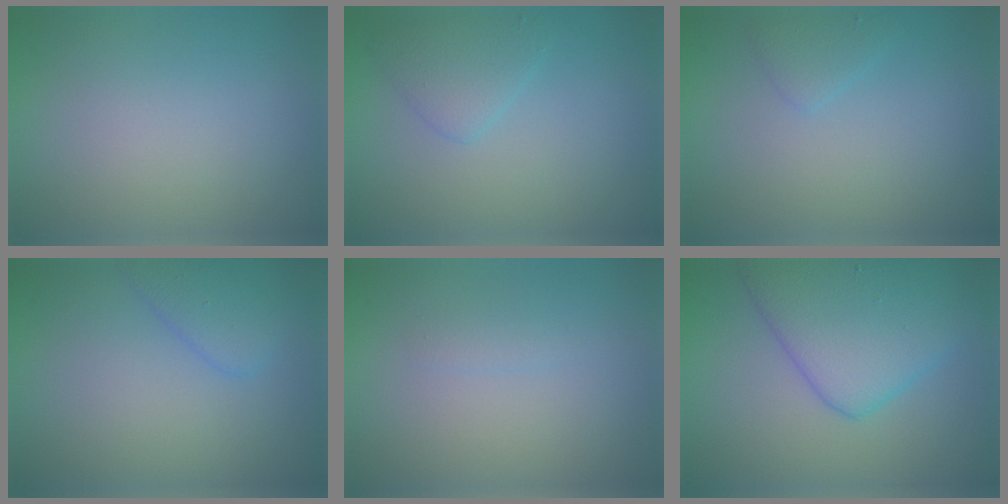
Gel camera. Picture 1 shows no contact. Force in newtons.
{"total": 2.1, "press": 2.1, "slide": 0.0}
{"total": 1.3, "press": 1.3, "slide": 0.1}
{"total": 2.4, "press": 2.4, "slide": 0.1}
{"total": 0.7, "press": 0.7, "slide": 0.0}
{"total": 6.9, "press": 6.9, "slide": 0.3}